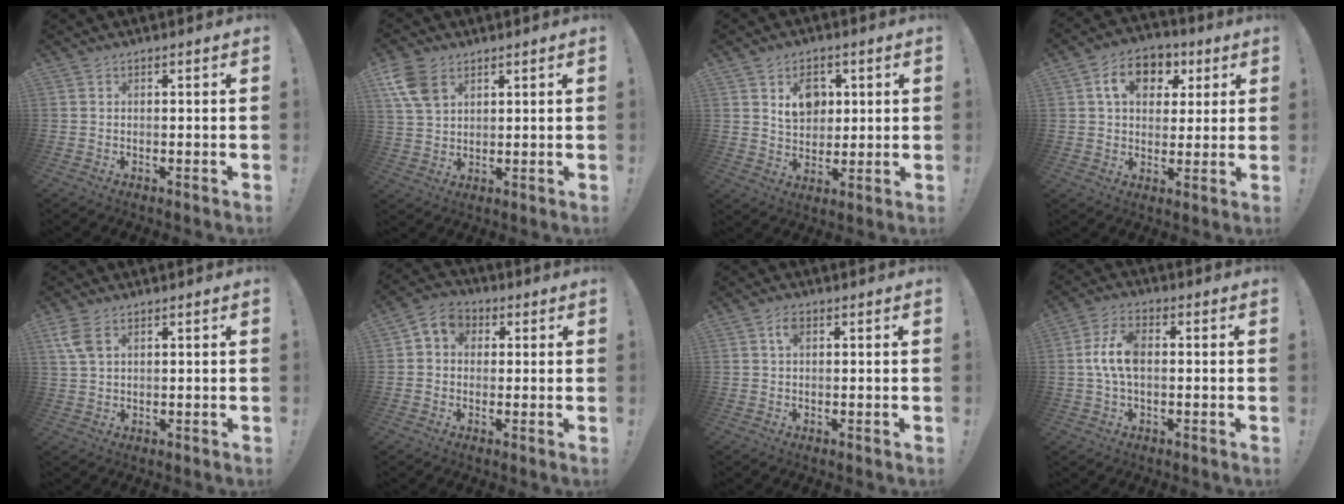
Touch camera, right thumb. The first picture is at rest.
{"total": 9.3, "force": [4.7, 6.0, 5.4], "torque": [-0.117, -0.007, 0.092]}
{"total": 8.9, "force": [3.4, 7.0, 4.4], "torque": [-0.051, -0.013, 0.062]}
{"total": 12.0, "force": [4.4, 8.9, 6.7], "torque": [-0.096, -0.005, 0.083]}
{"total": 5.6, "force": [2.7, 2.9, 3.9], "torque": [-0.087, -0.005, 0.051]}
{"total": 5.8, "force": [0.8, 5.1, 2.5], "torque": [-0.040, 0.005, 0.018]}
{"total": 2.9, "force": [1.1, 1.5, 2.2], "torque": [-0.036, 0.002, 0.015]}
{"total": 8.7, "force": [0.2, 4.8, 7.3], "torque": [-0.140, 0.005, 0.006]}